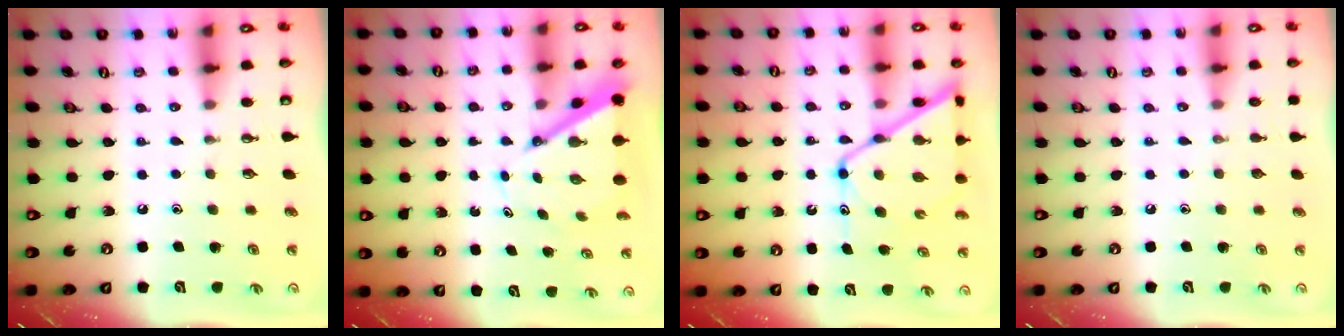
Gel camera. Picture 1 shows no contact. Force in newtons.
{"total": 6.7, "press": 6.6, "slide": 0.5}
{"total": 14.0, "press": 13.9, "slide": 1.2}
{"total": 0.0}